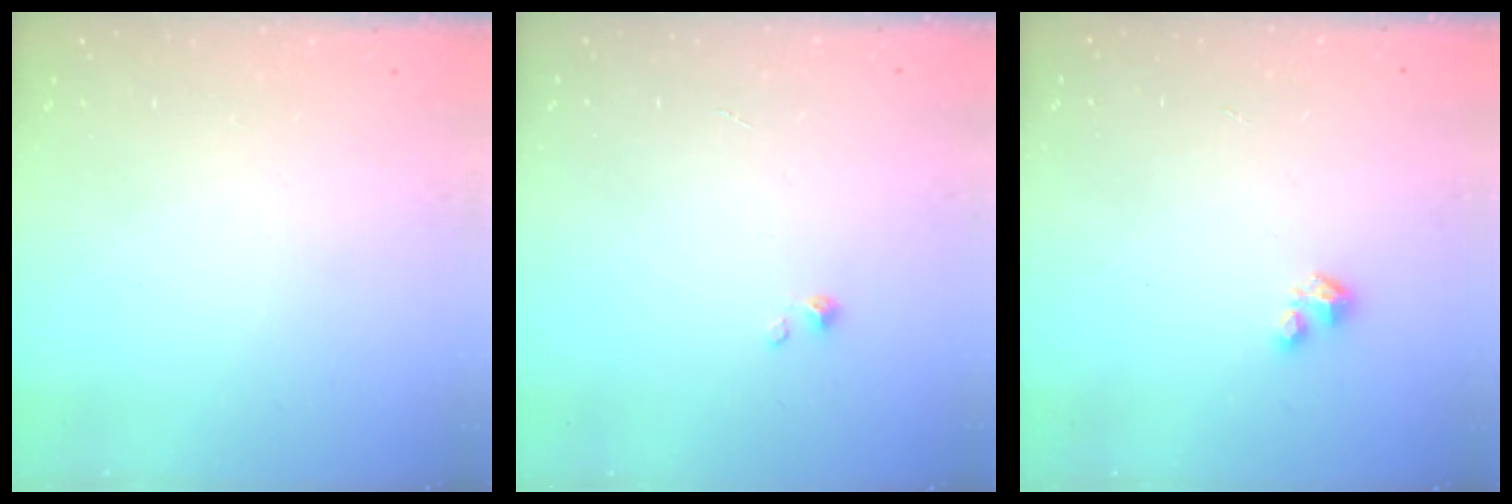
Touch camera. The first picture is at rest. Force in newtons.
{"total": 0.6, "press": 0.6, "slide": 0.1}
{"total": 1.3, "press": 1.2, "slide": 0.4}